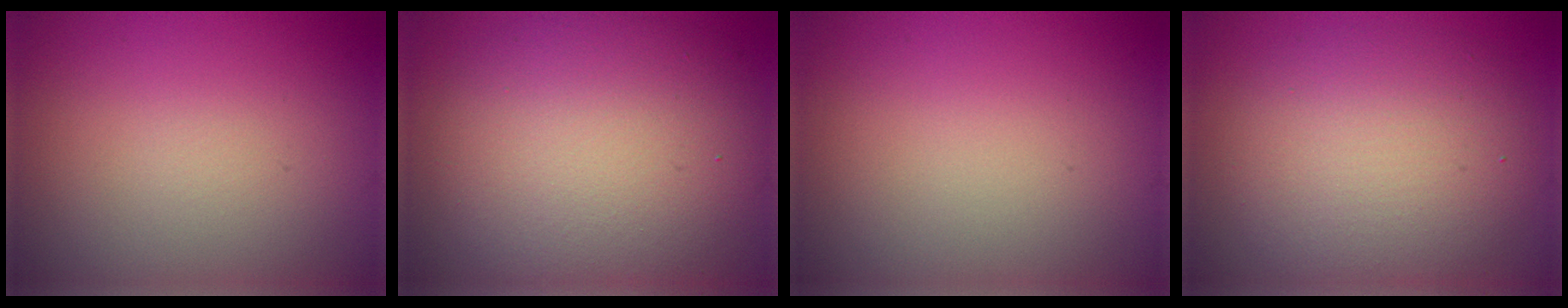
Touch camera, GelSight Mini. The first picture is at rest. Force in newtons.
{"total": 11.1, "press": 11.1, "slide": 0.8}
{"total": 0.0}
{"total": 7.5, "press": 7.5, "slide": 0.3}